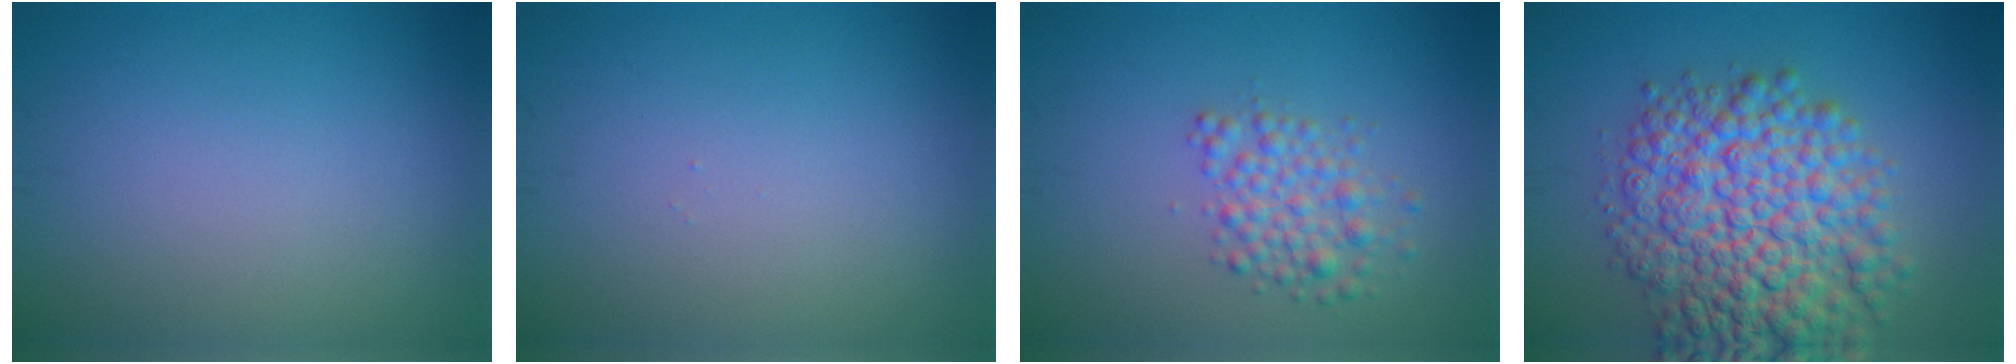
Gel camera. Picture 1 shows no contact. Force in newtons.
{"total": 0.0}
{"total": 2.9, "press": 2.9, "slide": 0.1}
{"total": 10.8, "press": 10.8, "slide": 0.3}